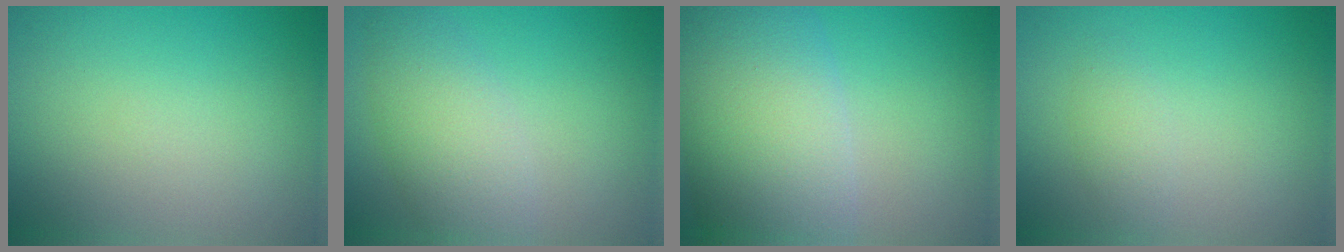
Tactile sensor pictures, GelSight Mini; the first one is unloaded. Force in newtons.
{"total": 4.5, "press": 4.5, "slide": 0.2}
{"total": 10.7, "press": 10.7, "slide": 0.6}
{"total": 1.4, "press": 1.4, "slide": 0.1}